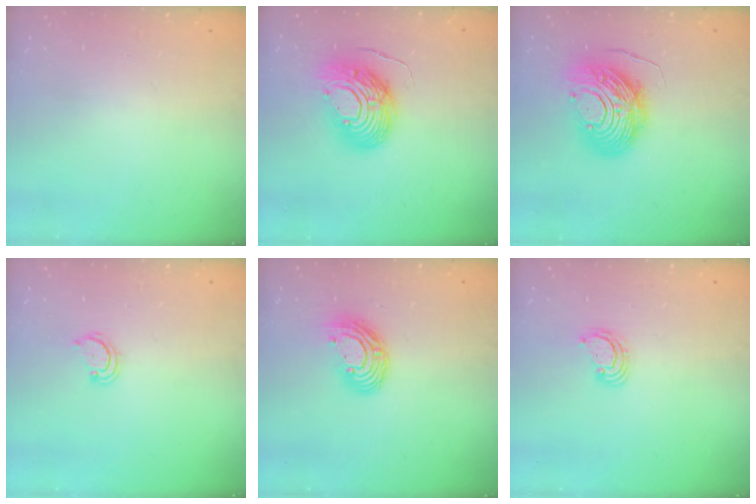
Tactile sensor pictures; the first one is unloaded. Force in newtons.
{"total": 14.7, "press": 14.6, "slide": 1.4}
{"total": 13.7, "press": 13.6, "slide": 1.4}
{"total": 2.6, "press": 2.6, "slide": 0.3}
{"total": 11.4, "press": 11.4, "slide": 0.8}
{"total": 2.4, "press": 2.4, "slide": 0.2}